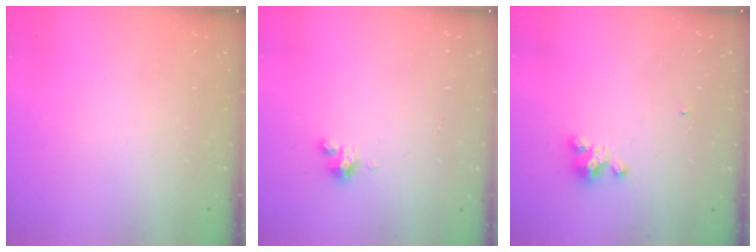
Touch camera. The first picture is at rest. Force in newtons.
{"total": 2.8, "press": 2.8, "slide": 0.2}
{"total": 3.2, "press": 3.2, "slide": 0.3}